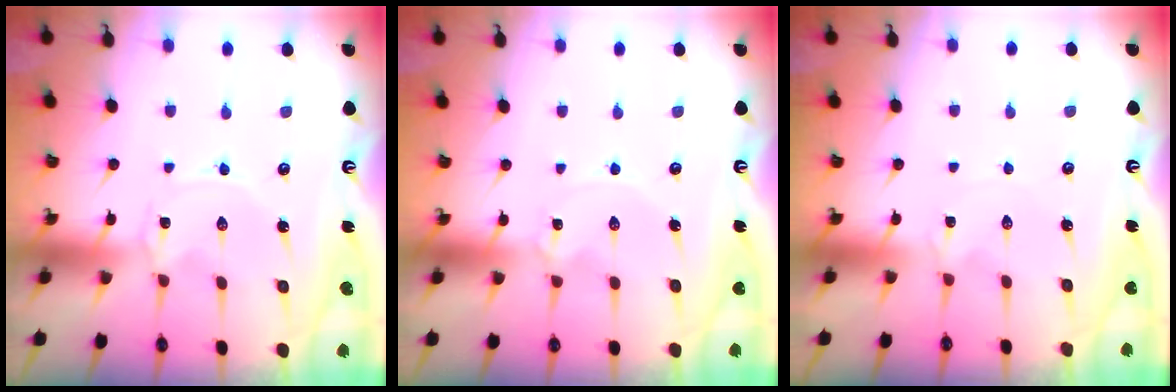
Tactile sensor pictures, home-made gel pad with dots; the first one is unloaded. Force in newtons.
{"total": 0.5, "press": 0.5, "slide": 0.1}
{"total": 2.5, "press": 2.5, "slide": 0.3}